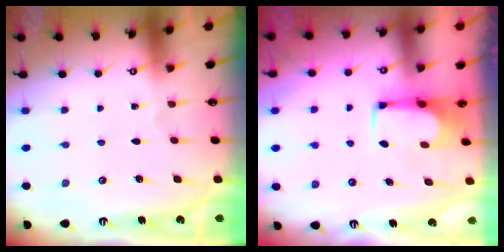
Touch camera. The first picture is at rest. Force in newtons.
{"total": 1.7, "press": 1.6, "slide": 0.3}